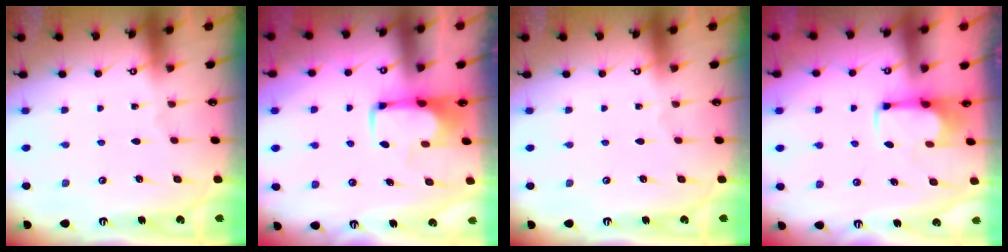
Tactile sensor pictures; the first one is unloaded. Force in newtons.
{"total": 1.9, "press": 1.9, "slide": 0.4}
{"total": 0.0}
{"total": 2.5, "press": 2.3, "slide": 0.9}